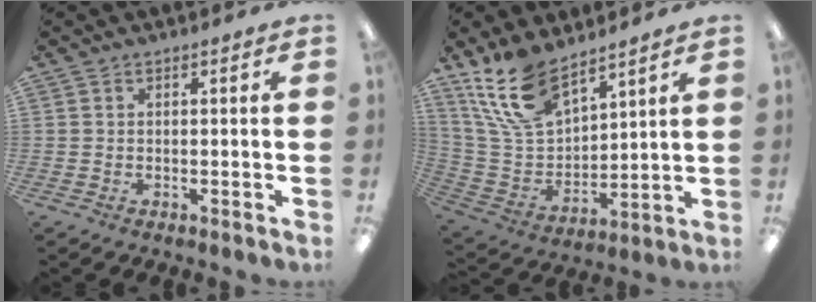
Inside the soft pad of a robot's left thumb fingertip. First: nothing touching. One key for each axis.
{"total": 15.9, "fx": 11.4, "fy": 7.2, "fz": 8.4, "tx": -0.198, "ty": -0.045, "tz": 0.214}